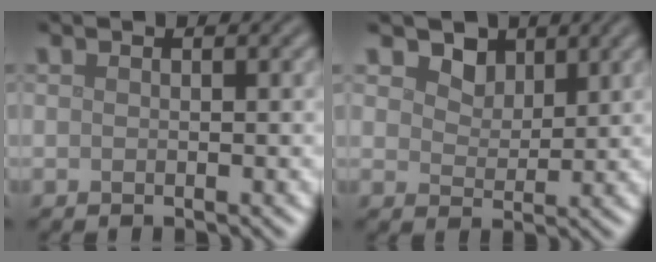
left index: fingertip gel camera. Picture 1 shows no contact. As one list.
[{"total": 2.6, "force": [1.9, 1.6, 0.9], "torque": [-0.031, -0.010, 0.033]}]